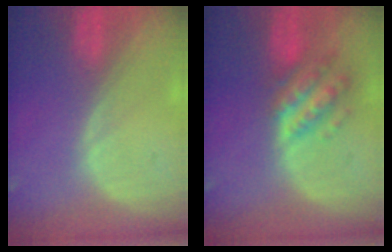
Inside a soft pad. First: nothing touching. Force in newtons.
{"total": 6.4, "press": 6.3, "slide": 0.5}